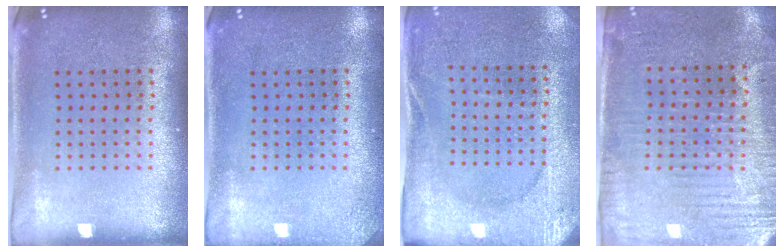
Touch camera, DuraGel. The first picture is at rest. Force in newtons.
{"total": 1.4, "press": 1.4, "slide": 0.1}
{"total": 2.6, "press": 2.6, "slide": 0.4}
{"total": 3.2, "press": 2.9, "slide": 1.3}